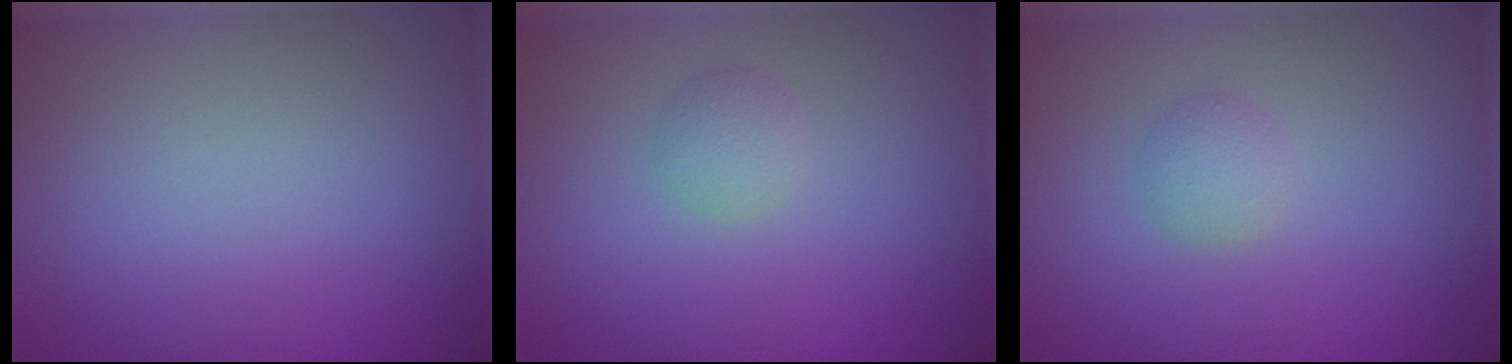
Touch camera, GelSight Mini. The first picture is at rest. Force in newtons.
{"total": 1.4, "press": 1.4, "slide": 0.1}
{"total": 1.5, "press": 1.4, "slide": 0.1}